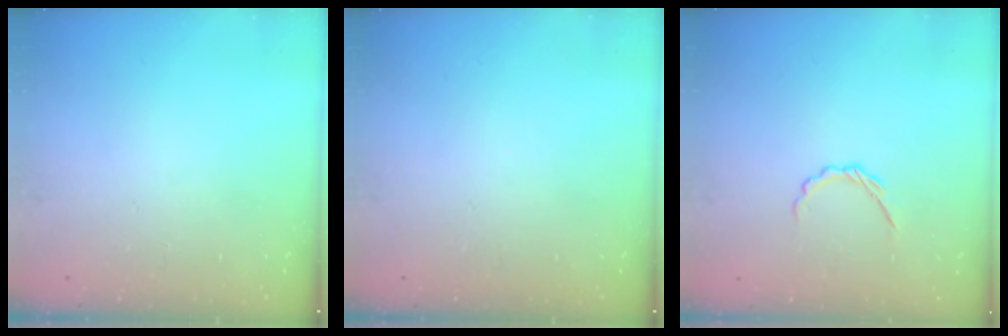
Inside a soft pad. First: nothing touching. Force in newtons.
{"total": 0.0}
{"total": 3.0, "press": 2.9, "slide": 0.9}